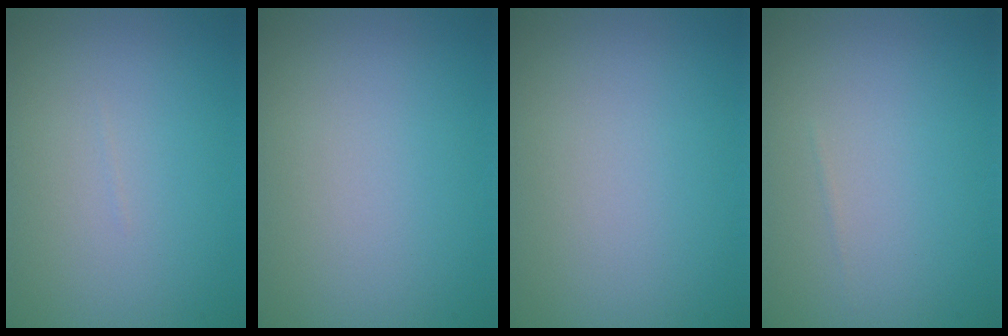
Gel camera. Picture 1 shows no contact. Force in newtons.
{"total": 0.0}
{"total": 0.0}
{"total": 0.0}